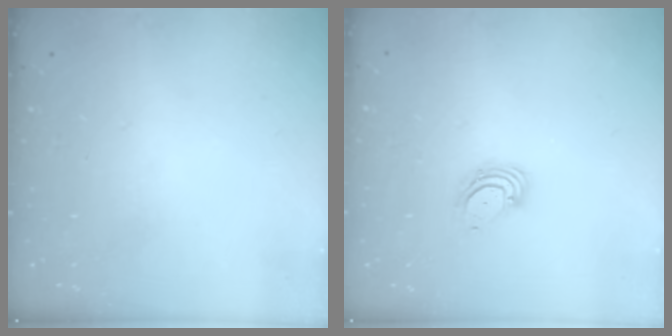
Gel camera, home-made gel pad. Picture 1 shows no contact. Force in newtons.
{"total": 3.6, "press": 3.6, "slide": 0.3}